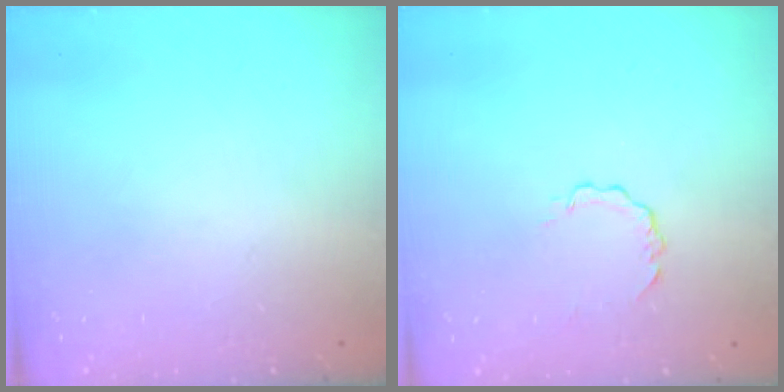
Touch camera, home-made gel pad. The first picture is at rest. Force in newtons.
{"total": 1.7, "press": 1.7, "slide": 0.2}